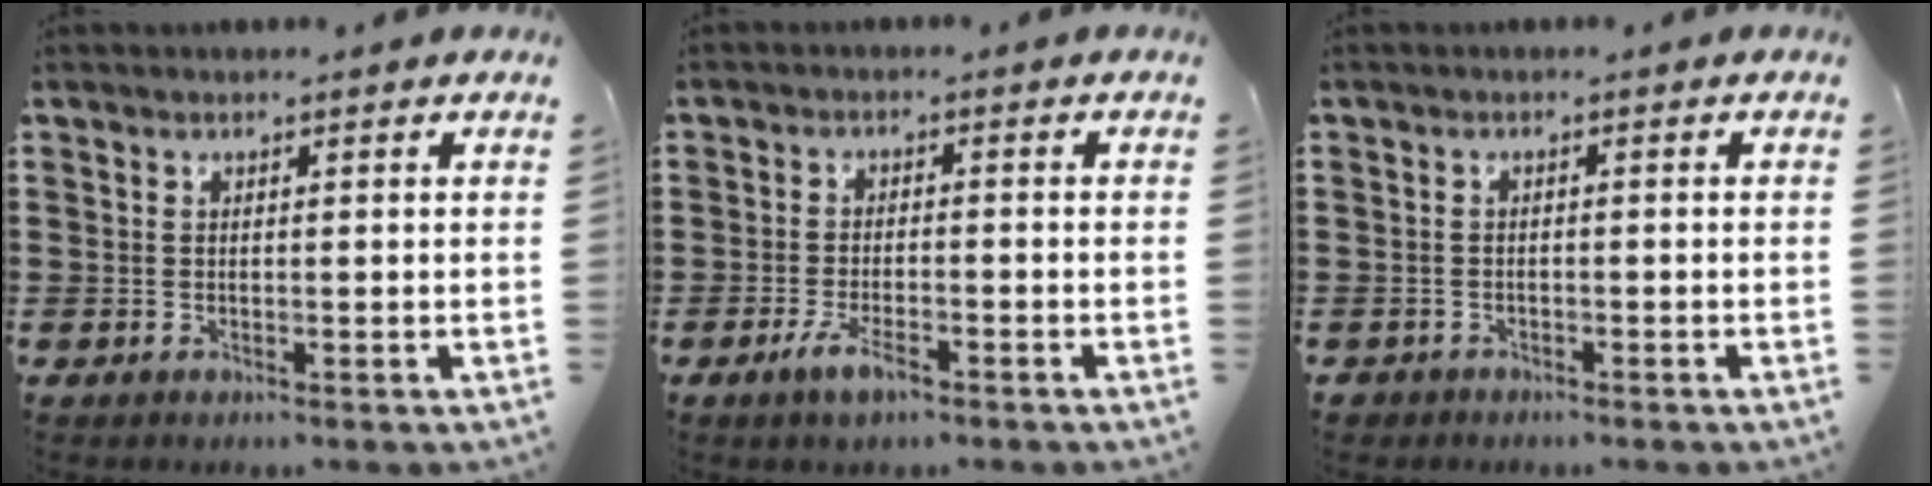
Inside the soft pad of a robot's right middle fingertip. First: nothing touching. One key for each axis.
{"total": 3.9, "fx": -2.1, "fy": 1.2, "fz": 3.0, "tx": -0.064, "ty": -0.002, "tz": -0.042}
{"total": 1.1, "fx": -1.0, "fy": 0.4, "fz": 0.0, "tx": -0.005, "ty": 0.000, "tz": -0.023}